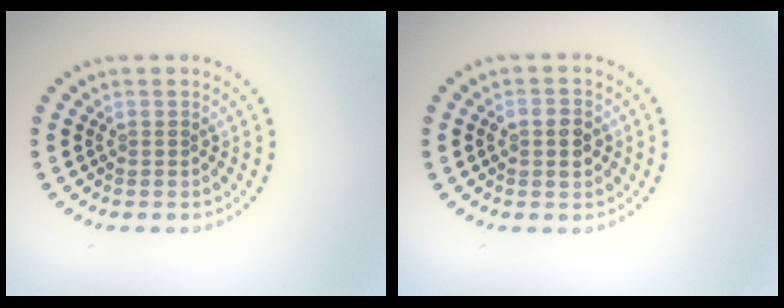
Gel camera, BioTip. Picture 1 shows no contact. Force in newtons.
{"total": 2.7, "press": 2.7, "slide": 0.2}